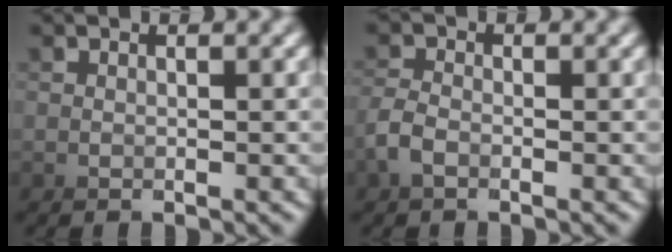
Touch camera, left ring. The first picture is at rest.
{"total": 4.5, "force": [-3.7, -0.5, -2.6], "torque": [0.006, -0.010, -0.063]}